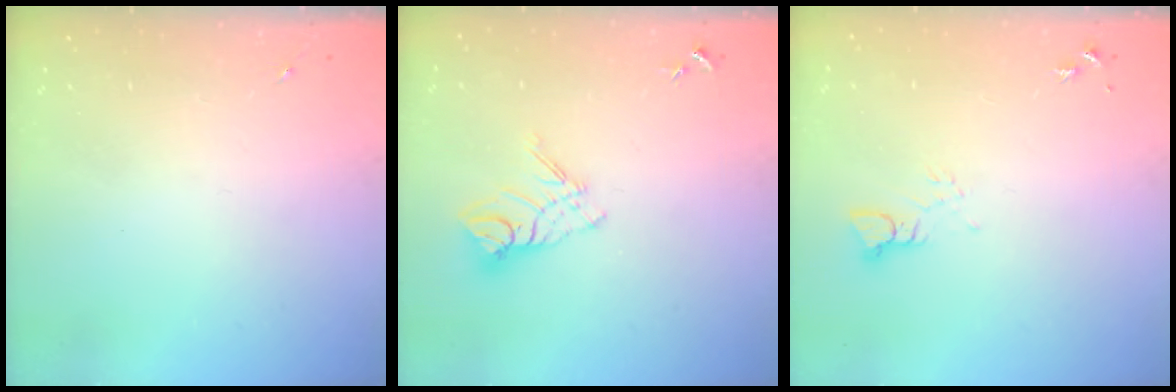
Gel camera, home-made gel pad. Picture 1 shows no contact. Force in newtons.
{"total": 10.9, "press": 10.8, "slide": 0.9}
{"total": 3.4, "press": 3.4, "slide": 0.3}